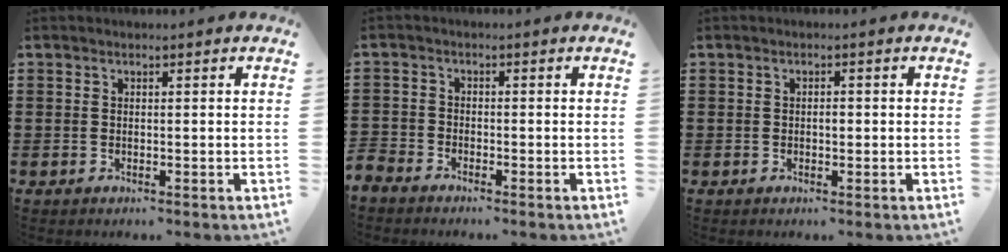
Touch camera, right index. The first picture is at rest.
{"total": 2.2, "force": [-2.1, 0.5, -0.1], "torque": [-0.013, -0.004, -0.049]}
{"total": 1.1, "force": [-0.1, 0.5, 1.0], "torque": [-0.020, 0.002, -0.002]}